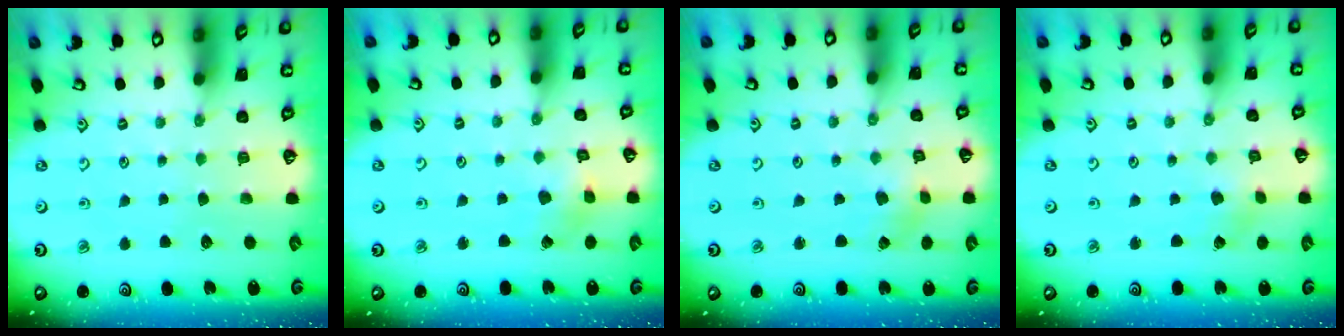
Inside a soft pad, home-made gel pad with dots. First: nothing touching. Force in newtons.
{"total": 2.2, "press": 2.2, "slide": 0.3}
{"total": 0.7, "press": 0.7, "slide": 0.2}
{"total": 0.0}